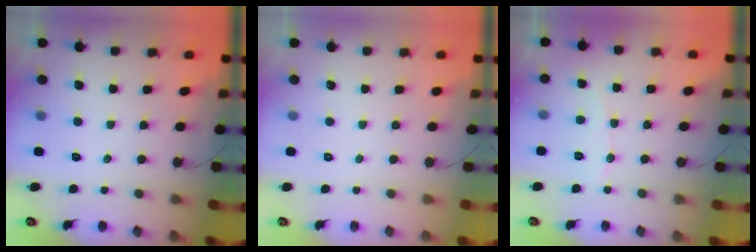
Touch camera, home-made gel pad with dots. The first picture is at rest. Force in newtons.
{"total": 0.0}
{"total": 3.0, "press": 2.9, "slide": 0.3}